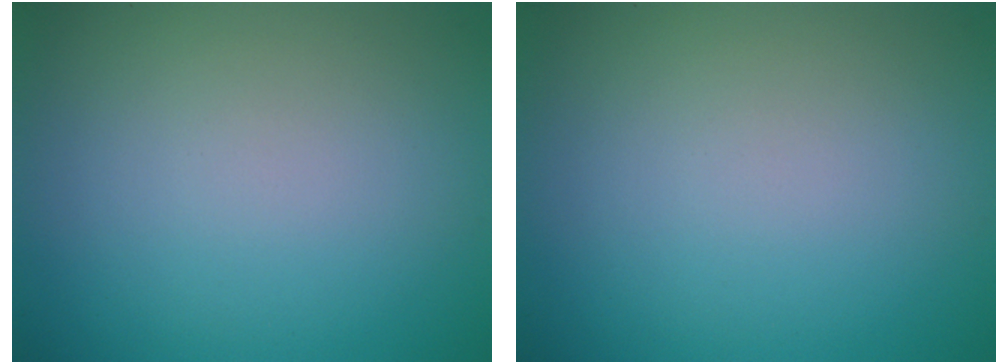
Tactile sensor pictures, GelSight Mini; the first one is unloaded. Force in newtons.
{"total": 0.0}